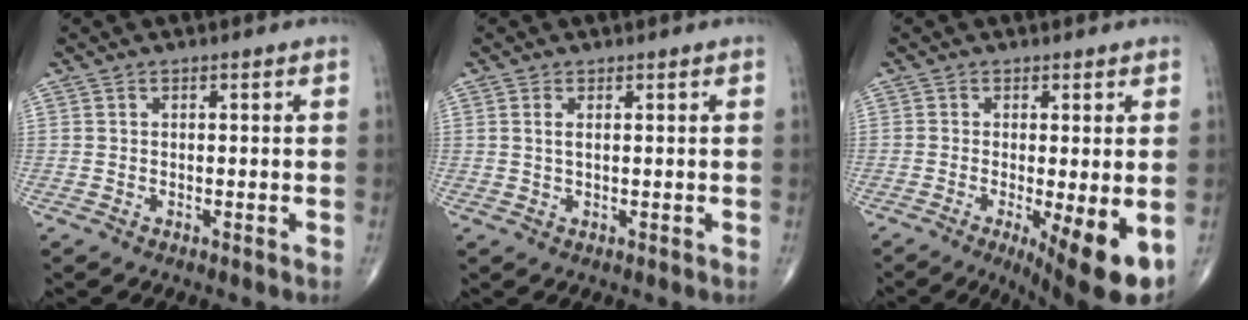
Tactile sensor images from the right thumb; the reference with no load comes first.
{"total": 1.3, "force": [0.4, 0.4, 1.2], "torque": [-0.027, 0.003, 0.011]}
{"total": 10.5, "force": [-3.4, 2.4, 9.7], "torque": [-0.138, -0.024, -0.046]}